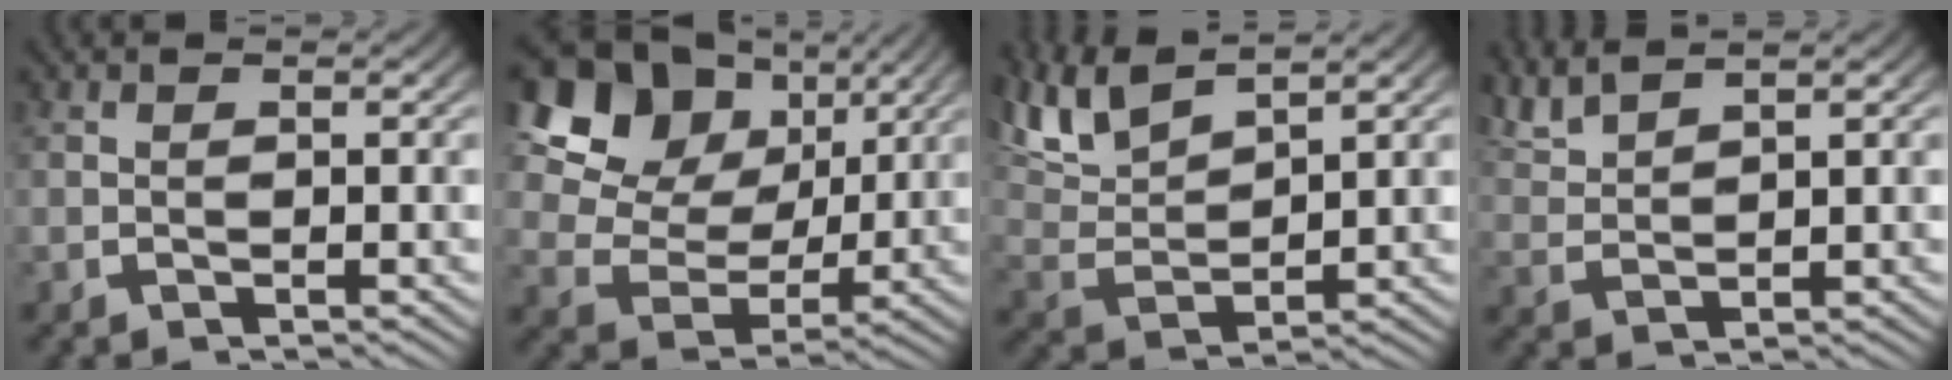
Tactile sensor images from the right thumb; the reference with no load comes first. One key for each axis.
{"total": 12.2, "fx": 3.8, "fy": 9.1, "fz": 7.2, "tx": -0.162, "ty": -0.012, "tz": 0.063}
{"total": 6.2, "fx": 4.0, "fy": 3.0, "fz": 3.7, "tx": -0.089, "ty": 0.000, "tz": 0.080}
{"total": 3.2, "fx": 3.0, "fy": 0.6, "fz": 1.0, "tx": -0.026, "ty": 0.007, "tz": 0.064}